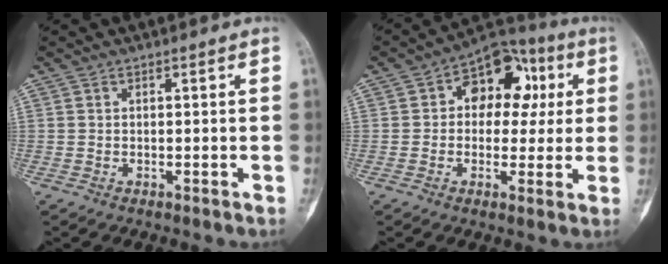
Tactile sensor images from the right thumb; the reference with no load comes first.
{"total": 14.0, "force": [2.8, 9.8, 9.7], "torque": [-0.076, 0.030, 0.029]}